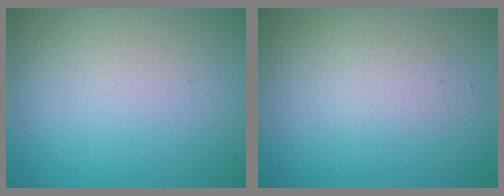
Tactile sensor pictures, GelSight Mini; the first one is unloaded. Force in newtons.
{"total": 1.3, "press": 1.3, "slide": 0.1}